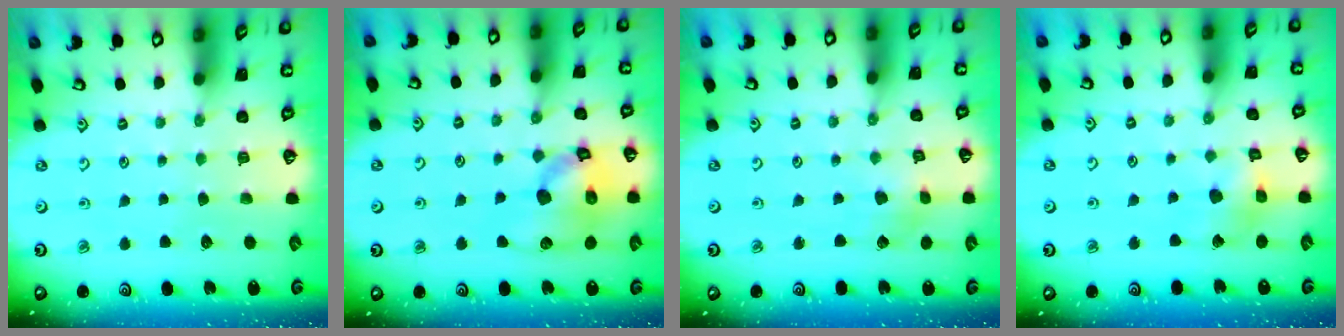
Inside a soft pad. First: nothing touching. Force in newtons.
{"total": 15.0, "press": 14.8, "slide": 2.1}
{"total": 3.0, "press": 3.0, "slide": 0.2}
{"total": 10.6, "press": 10.5, "slide": 1.3}